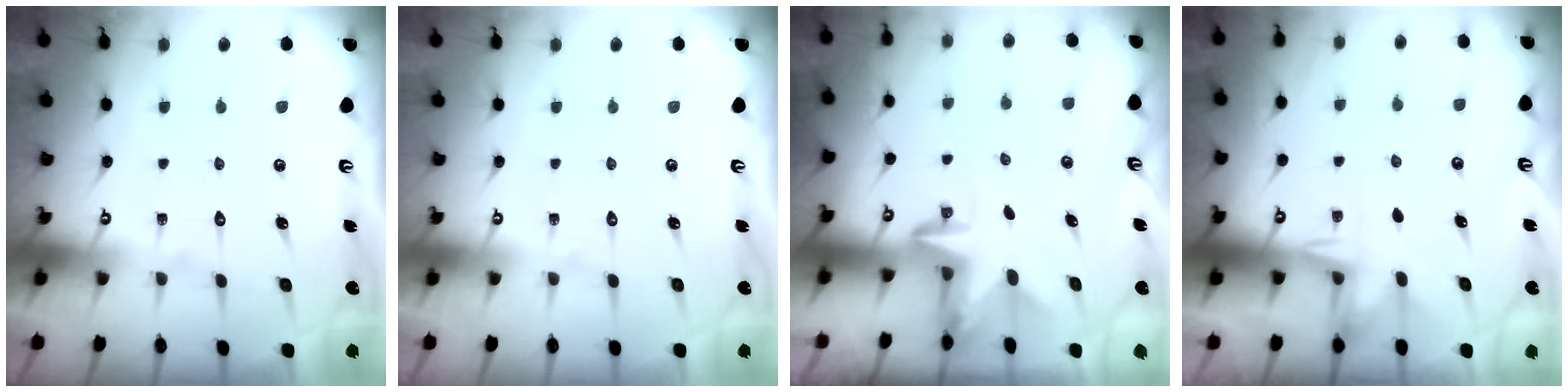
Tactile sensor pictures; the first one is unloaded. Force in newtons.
{"total": 0.0}
{"total": 2.9, "press": 2.9, "slide": 0.5}
{"total": 4.4, "press": 4.1, "slide": 1.4}